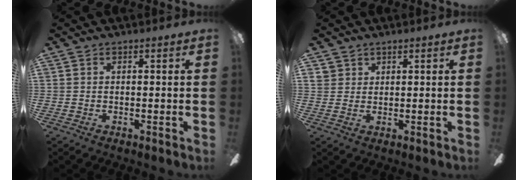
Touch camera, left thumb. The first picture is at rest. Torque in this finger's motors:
{"motor_torque": [0.35, 0.22, 0.63, -0.08, 0.00]}